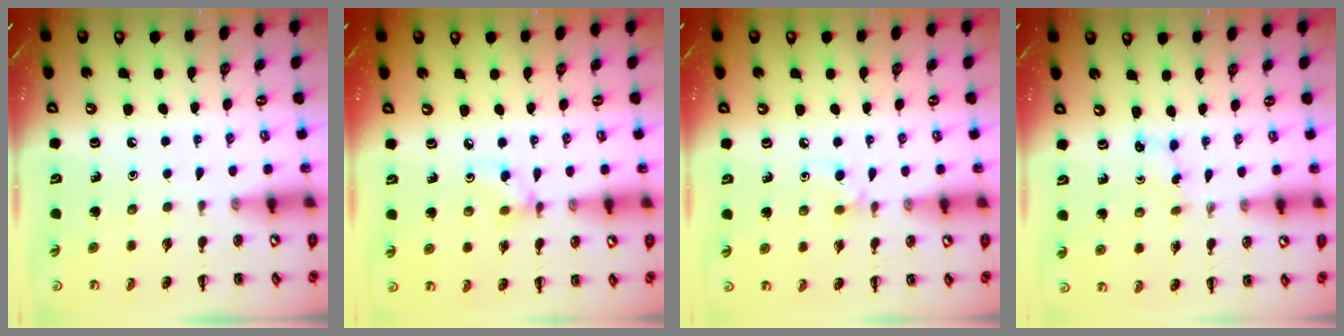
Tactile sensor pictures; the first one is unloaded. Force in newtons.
{"total": 3.8, "press": 3.7, "slide": 0.9}
{"total": 5.7, "press": 5.4, "slide": 1.7}
{"total": 2.6, "press": 2.5, "slide": 0.8}